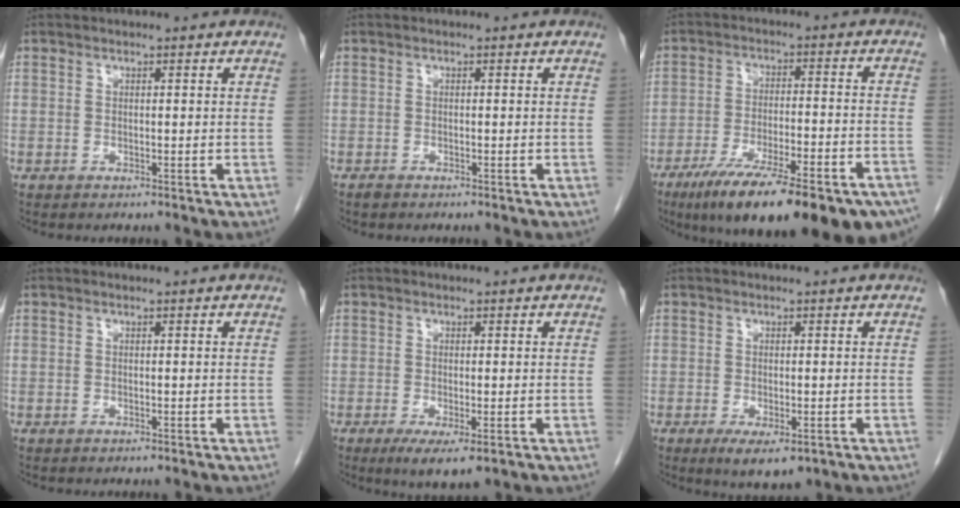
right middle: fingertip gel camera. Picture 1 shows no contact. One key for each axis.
{"total": 0.6, "fx": -0.5, "fy": 0.2, "fz": 0.2, "tx": -0.009, "ty": -0.001, "tz": -0.010}
{"total": 24.8, "fx": -18.0, "fy": 5.1, "fz": 16.4, "tx": -0.191, "ty": -0.019, "tz": -0.257}
{"total": 0.0}
{"total": 4.7, "fx": -2.3, "fy": 1.1, "fz": 4.0, "tx": -0.061, "ty": -0.013, "tz": -0.030}
{"total": 4.8, "fx": -2.4, "fy": 1.8, "fz": 3.8, "tx": -0.054, "ty": -0.010, "tz": -0.028}